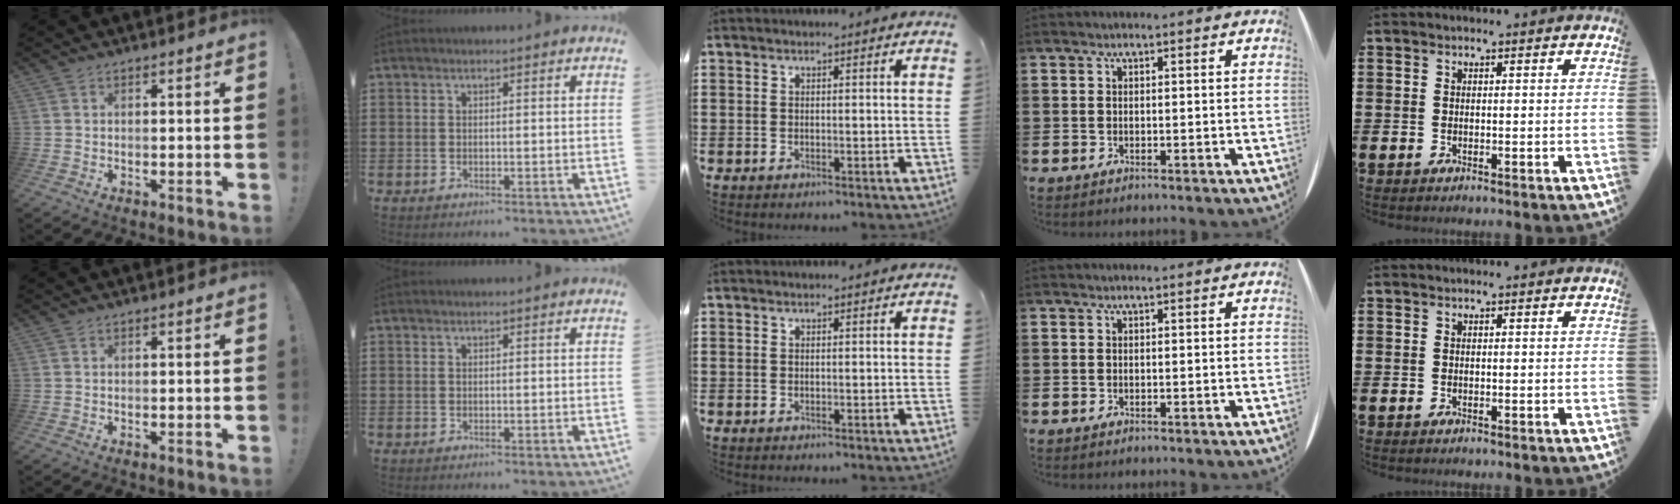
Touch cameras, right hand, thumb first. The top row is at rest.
{}